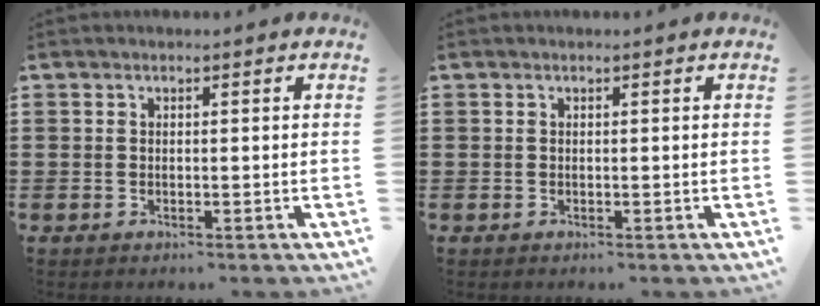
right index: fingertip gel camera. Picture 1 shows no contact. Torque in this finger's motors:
{"motor_torque": [0.00, 0.00, 0.01, 0.00]}